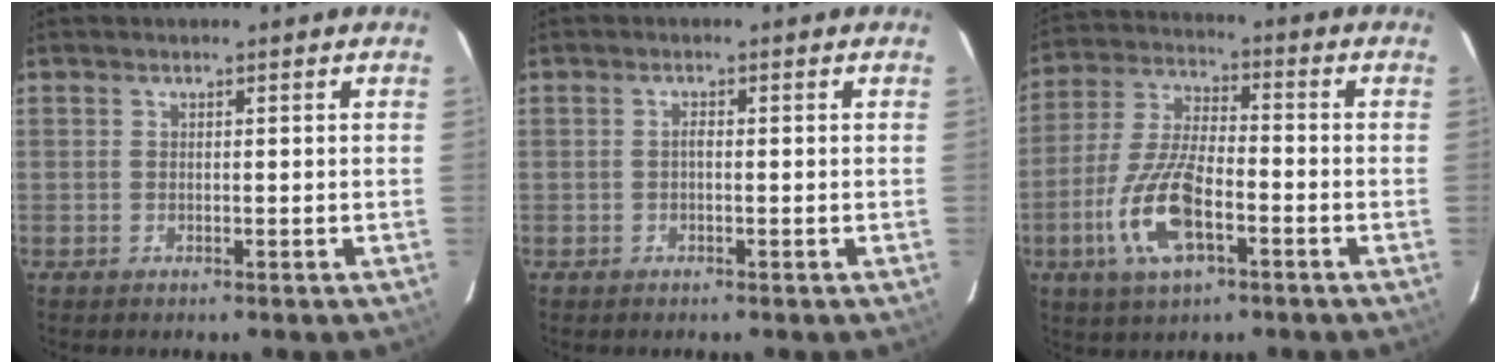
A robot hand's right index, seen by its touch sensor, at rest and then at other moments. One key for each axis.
{"total": 0.7, "fx": -0.2, "fy": 0.3, "fz": 0.6, "tx": -0.012, "ty": 0.006, "tz": -0.005}
{"total": 13.6, "fx": -5.2, "fy": 5.1, "fz": 11.4, "tx": -0.247, "ty": -0.007, "tz": -0.099}